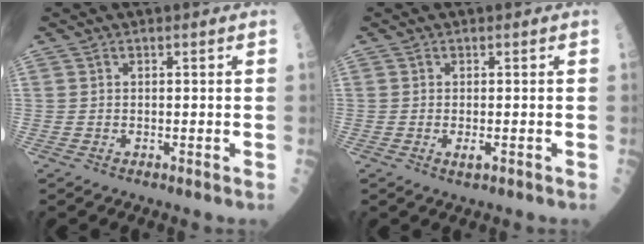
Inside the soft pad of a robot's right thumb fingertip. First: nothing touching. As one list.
[{"total": 1.5, "force": [-0.5, 0.4, 1.3], "torque": [-0.022, -0.003, -0.009]}]